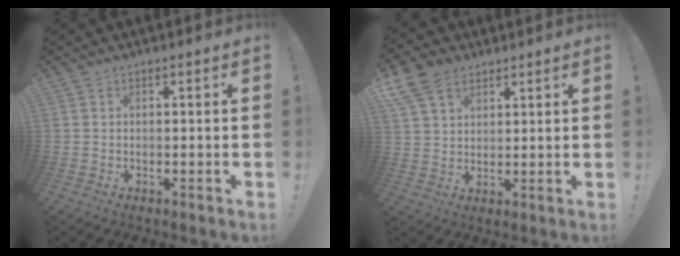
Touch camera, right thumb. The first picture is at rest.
{"total": 10.7, "force": [6.5, 7.2, 4.6], "torque": [-0.083, -0.031, 0.126]}